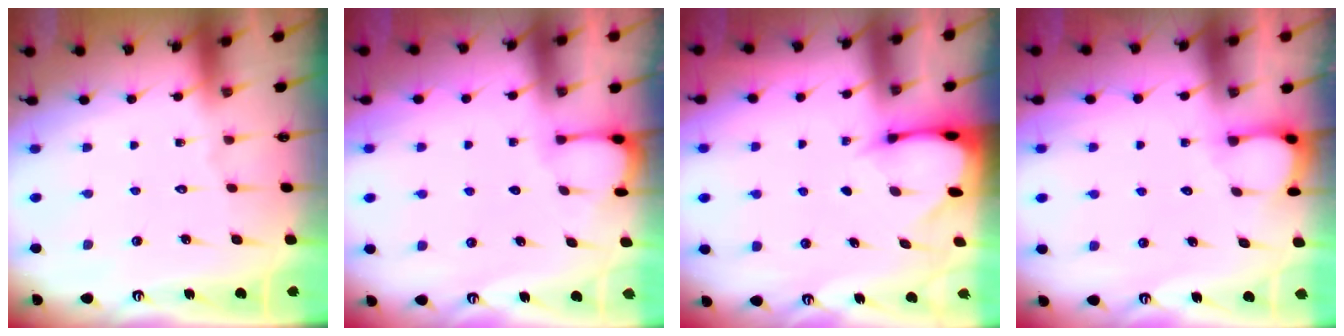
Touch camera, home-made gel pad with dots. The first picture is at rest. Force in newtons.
{"total": 1.7, "press": 1.7, "slide": 0.1}
{"total": 2.7, "press": 2.7, "slide": 0.3}
{"total": 2.1, "press": 2.1, "slide": 0.3}